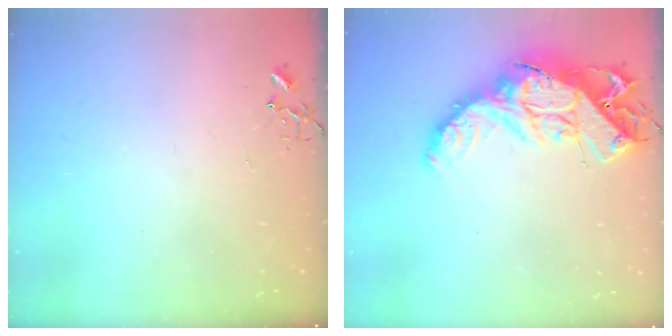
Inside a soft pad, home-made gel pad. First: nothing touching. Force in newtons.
{"total": 20.4, "press": 20.4, "slide": 1.7}